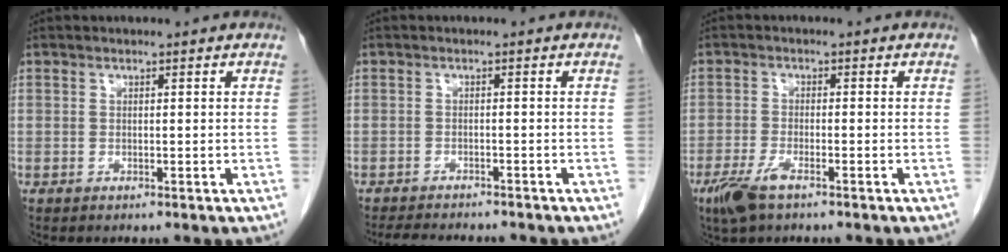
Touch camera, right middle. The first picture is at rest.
{"total": 8.1, "force": [-7.3, 1.4, 3.0], "torque": [-0.046, -0.010, -0.104]}
{"total": 4.4, "force": [-2.8, 1.0, 3.2], "torque": [-0.075, -0.009, -0.052]}